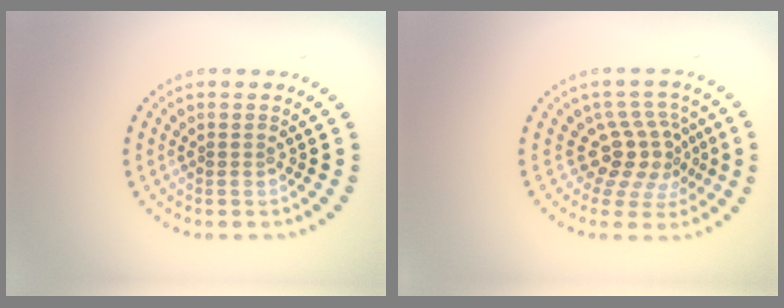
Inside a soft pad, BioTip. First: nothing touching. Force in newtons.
{"total": 4.0, "press": 3.0, "slide": 2.6}